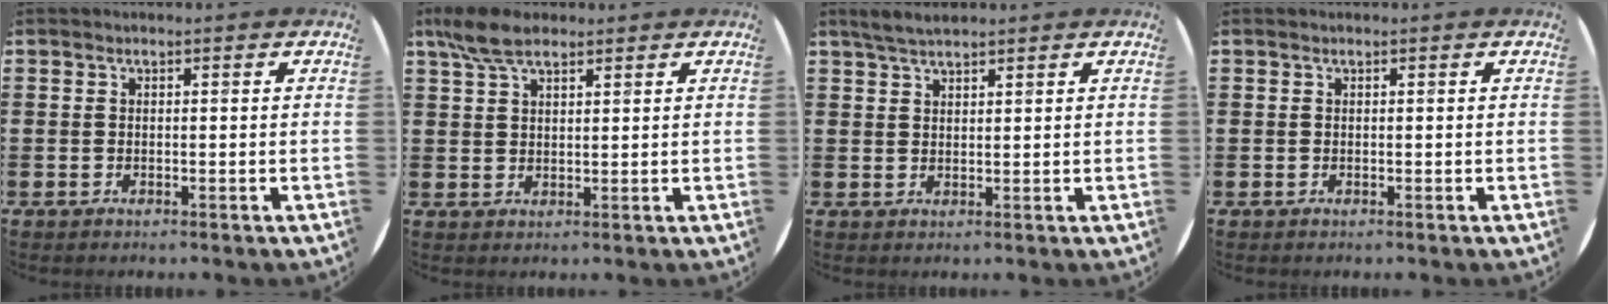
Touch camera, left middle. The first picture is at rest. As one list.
[{"total": 5.3, "force": [4.0, 2.0, 2.9], "torque": [-0.065, 0.002, 0.074]}, {"total": 2.7, "force": [2.4, 0.5, 1.1], "torque": [-0.025, 0.004, 0.045]}, {"total": 0.0}]